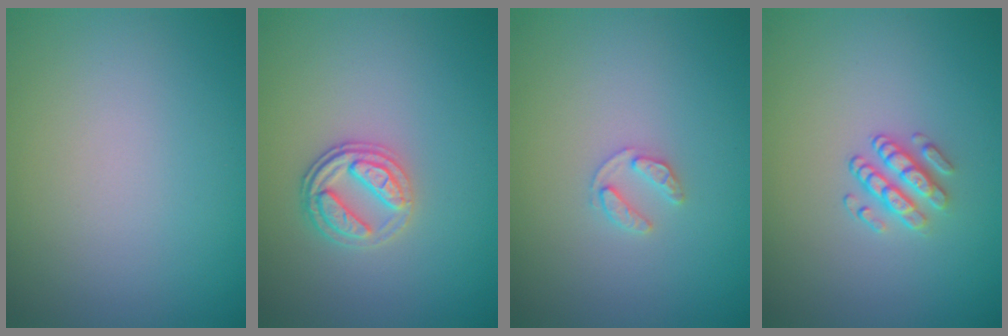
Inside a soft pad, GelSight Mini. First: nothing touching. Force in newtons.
{"total": 2.7, "press": 2.5, "slide": 0.9}
{"total": 1.3, "press": 1.3, "slide": 0.2}
{"total": 2.0, "press": 1.6, "slide": 1.3}